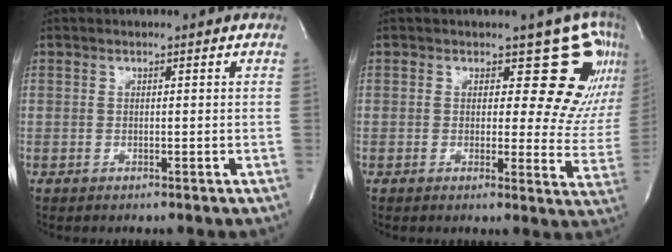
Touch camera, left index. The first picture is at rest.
{"total": 12.9, "force": [8.8, 6.3, 7.0], "torque": [-0.048, -0.021, 0.067]}